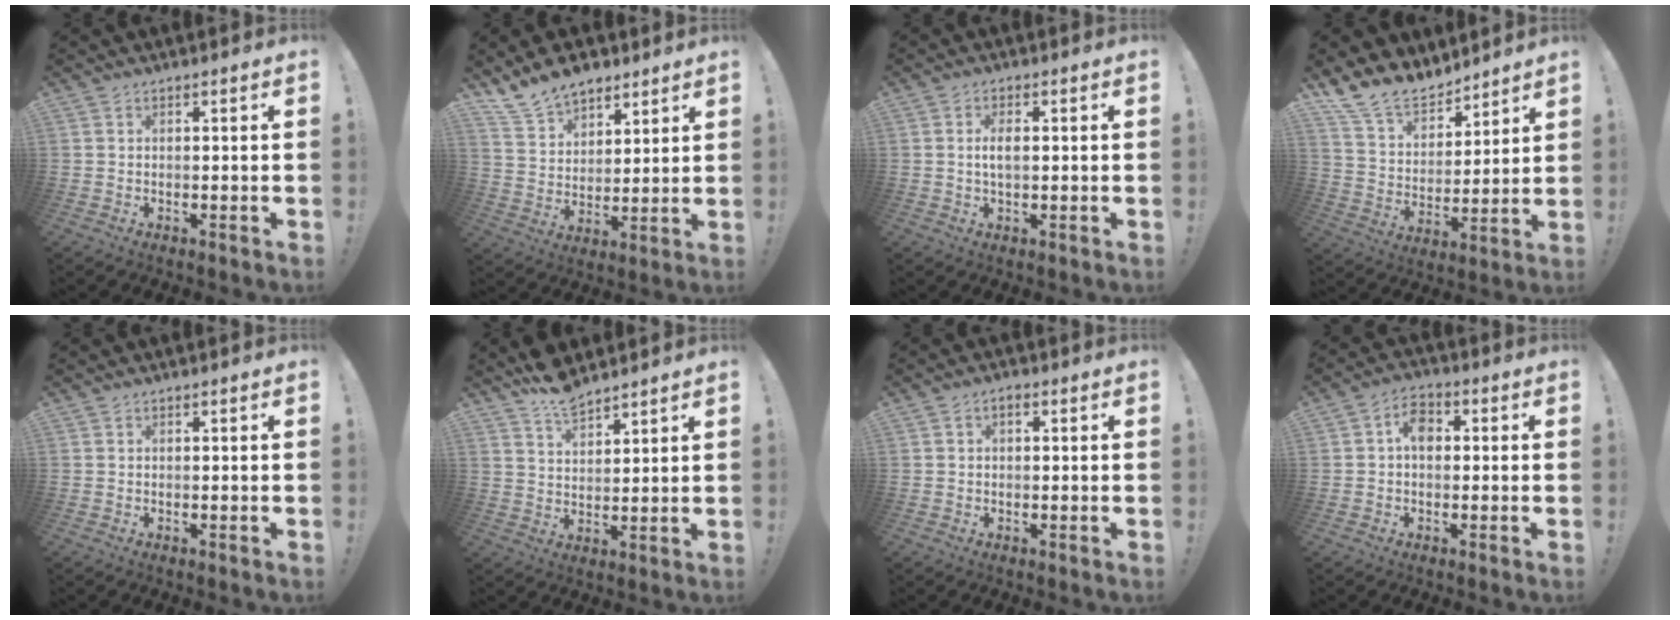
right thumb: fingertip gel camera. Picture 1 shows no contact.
{"total": 11.3, "force": [9.3, 6.0, 2.6], "torque": [-0.057, -0.065, 0.184]}
{"total": 3.3, "force": [0.3, 1.4, 3.0], "torque": [-0.049, -0.003, -0.001]}
{"total": 13.5, "force": [11.7, 5.9, 3.1], "torque": [-0.073, -0.096, 0.223]}
{"total": 0.0}
{"total": 8.1, "force": [6.9, 2.9, 3.1], "torque": [-0.050, -0.043, 0.128]}
{"total": 1.4, "force": [-0.1, 1.0, 0.9], "torque": [-0.017, 0.006, -0.003]}
{"total": 6.1, "force": [0.7, 4.3, 4.3], "torque": [-0.060, 0.007, 0.010]}